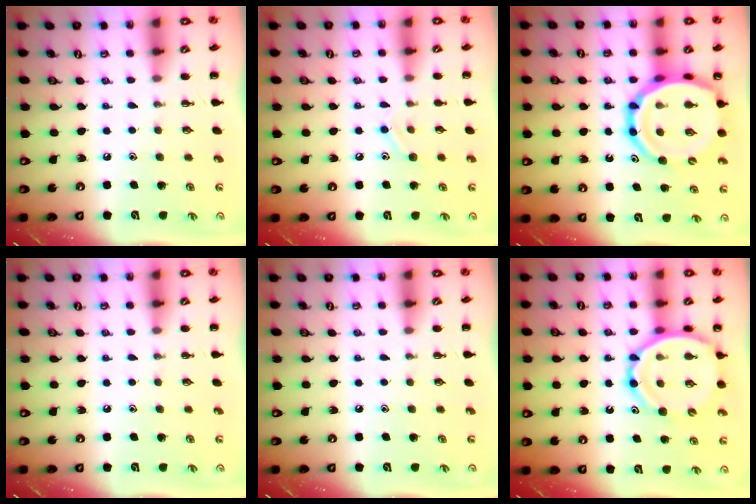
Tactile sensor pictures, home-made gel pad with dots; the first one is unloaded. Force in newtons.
{"total": 7.3, "press": 7.1, "slide": 1.4}
{"total": 19.4, "press": 18.8, "slide": 4.5}
{"total": 0.0}
{"total": 0.0}
{"total": 14.3, "press": 13.8, "slide": 3.8}